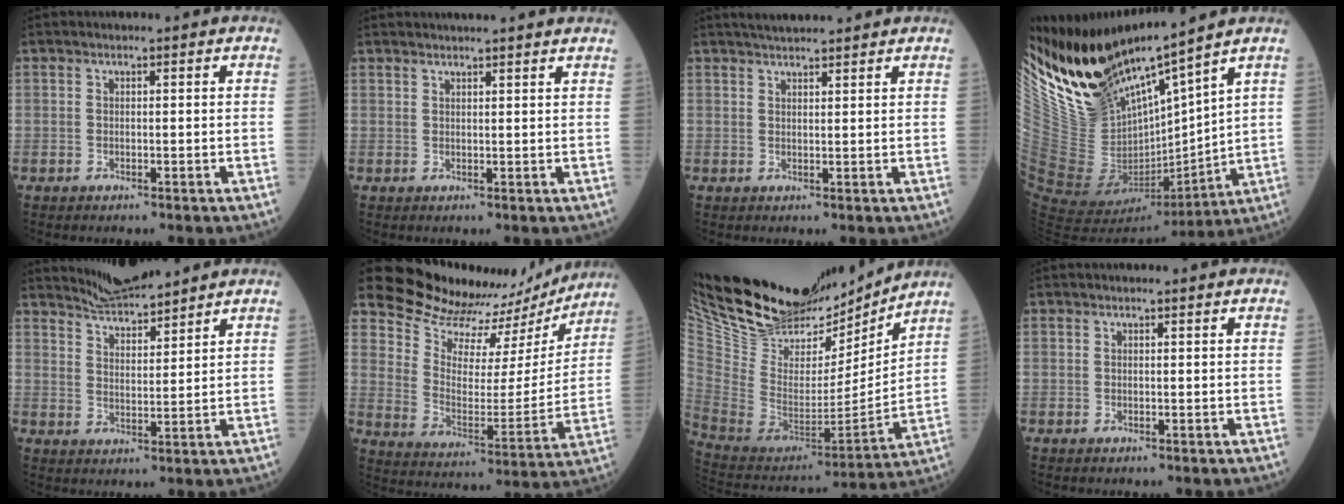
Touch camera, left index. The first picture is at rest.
{"total": 6.4, "force": [6.0, -0.2, 2.1], "torque": [-0.025, 0.023, 0.064]}
{"total": 5.3, "force": [4.8, 0.4, 2.1], "torque": [-0.030, 0.030, 0.076]}
{"total": 16.4, "force": [14.7, 1.7, 7.3], "torque": [-0.136, -0.036, 0.302]}
{"total": 6.1, "force": [6.0, 0.2, 1.0], "torque": [-0.029, 0.009, 0.116]}
{"total": 20.1, "force": [18.9, 5.1, 4.6], "torque": [-0.071, -0.032, 0.262]}
{"total": 25.0, "force": [21.9, 7.1, 9.6], "torque": [-0.179, -0.023, 0.371]}
{"total": 0.0}